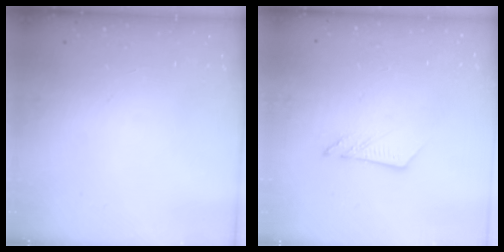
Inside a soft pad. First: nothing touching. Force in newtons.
{"total": 6.7, "press": 6.7, "slide": 0.1}